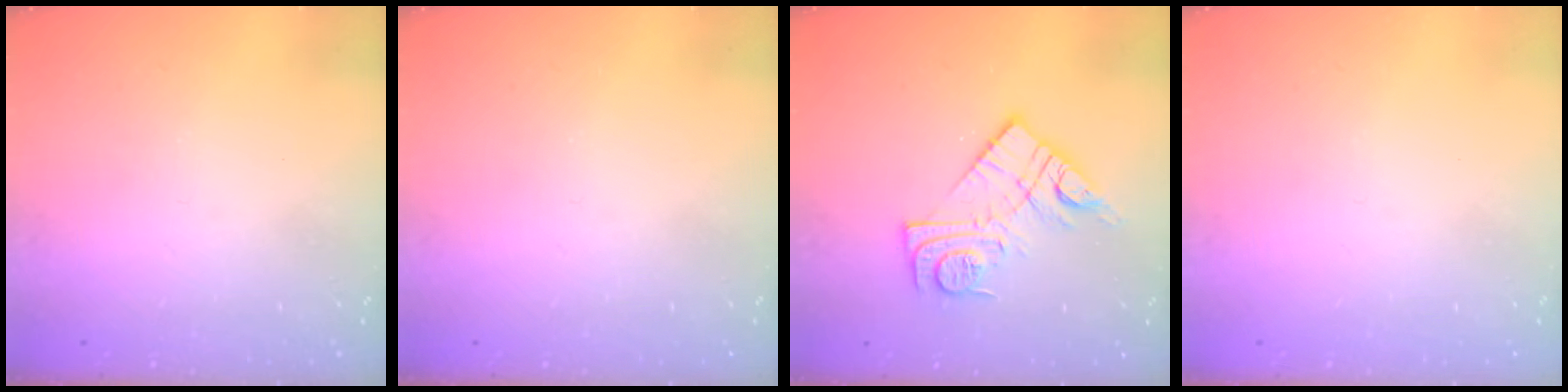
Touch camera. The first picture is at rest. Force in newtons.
{"total": 0.0}
{"total": 13.8, "press": 13.7, "slide": 0.8}
{"total": 0.0}